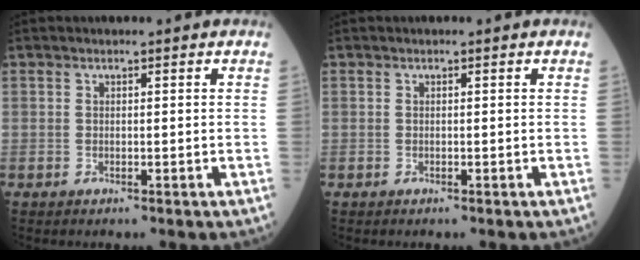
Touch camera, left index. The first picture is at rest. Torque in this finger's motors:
{"motor_torque": [0.00, 0.00, 0.00, 0.00]}